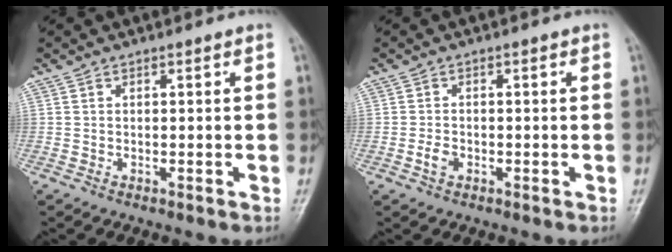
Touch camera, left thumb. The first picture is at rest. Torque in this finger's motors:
{"motor_torque": [-0.25, 0.59, 0.42, 0.12, -0.02]}